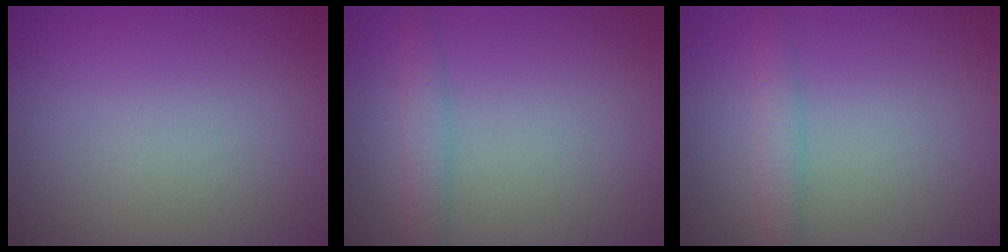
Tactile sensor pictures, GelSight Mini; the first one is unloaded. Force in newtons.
{"total": 2.2, "press": 2.2, "slide": 0.1}
{"total": 2.0, "press": 2.0, "slide": 0.1}